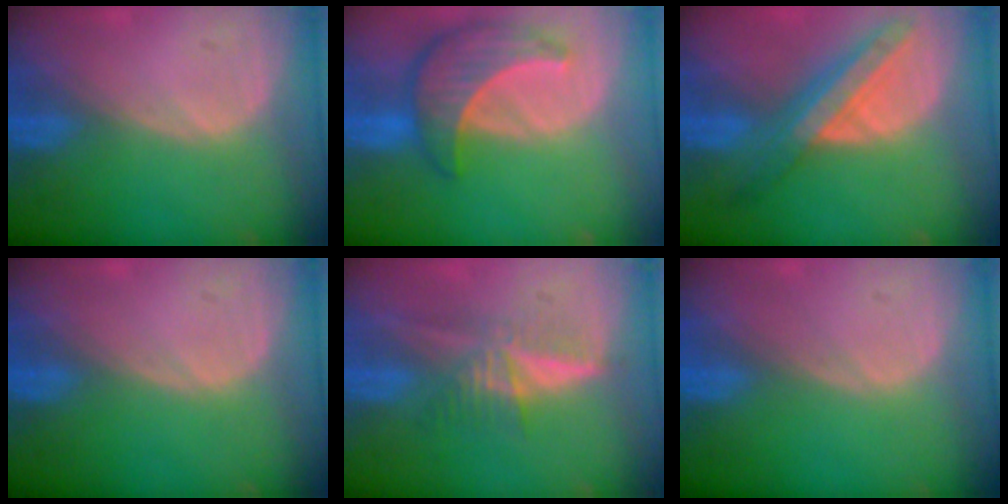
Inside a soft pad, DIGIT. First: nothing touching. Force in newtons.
{"total": 8.7, "press": 7.8, "slide": 3.7}
{"total": 8.5, "press": 7.5, "slide": 3.9}
{"total": 0.0}
{"total": 5.3, "press": 5.2, "slide": 1.2}
{"total": 0.0}